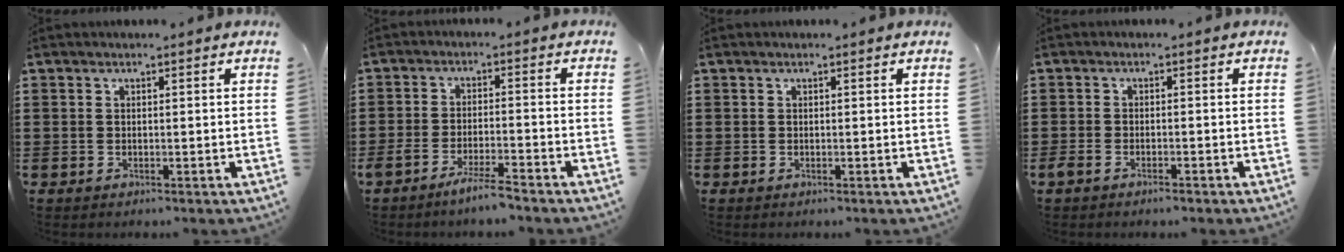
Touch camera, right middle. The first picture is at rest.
{"total": 4.2, "force": [-3.4, 0.2, 2.4], "torque": [-0.053, -0.006, -0.066]}
{"total": 0.0}
{"total": 1.6, "force": [-1.2, 0.5, 0.9], "torque": [-0.025, -0.004, -0.025]}